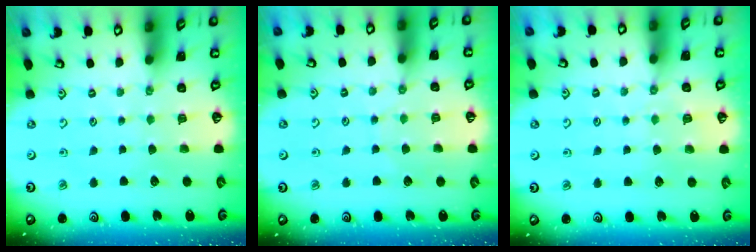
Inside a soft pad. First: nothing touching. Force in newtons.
{"total": 4.3, "press": 4.3, "slide": 0.5}
{"total": 2.5, "press": 2.5, "slide": 0.4}